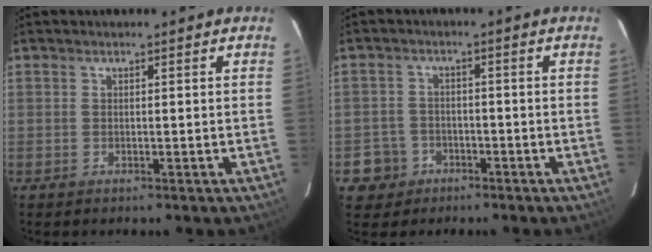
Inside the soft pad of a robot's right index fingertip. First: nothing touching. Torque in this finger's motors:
{"motor_torque": [0.00, -0.03, -0.36, -0.16]}